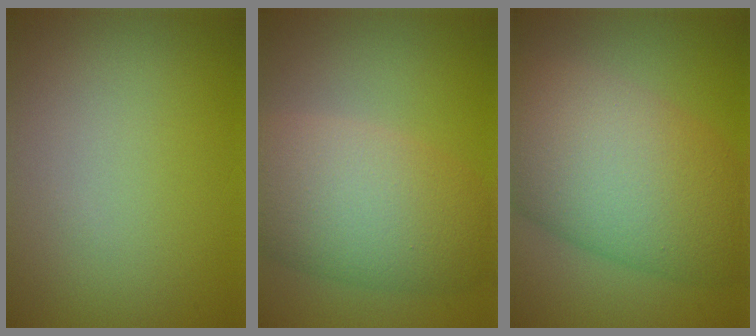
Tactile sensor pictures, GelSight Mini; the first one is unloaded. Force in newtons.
{"total": 8.4, "press": 8.4, "slide": 0.5}
{"total": 11.6, "press": 11.6, "slide": 0.3}